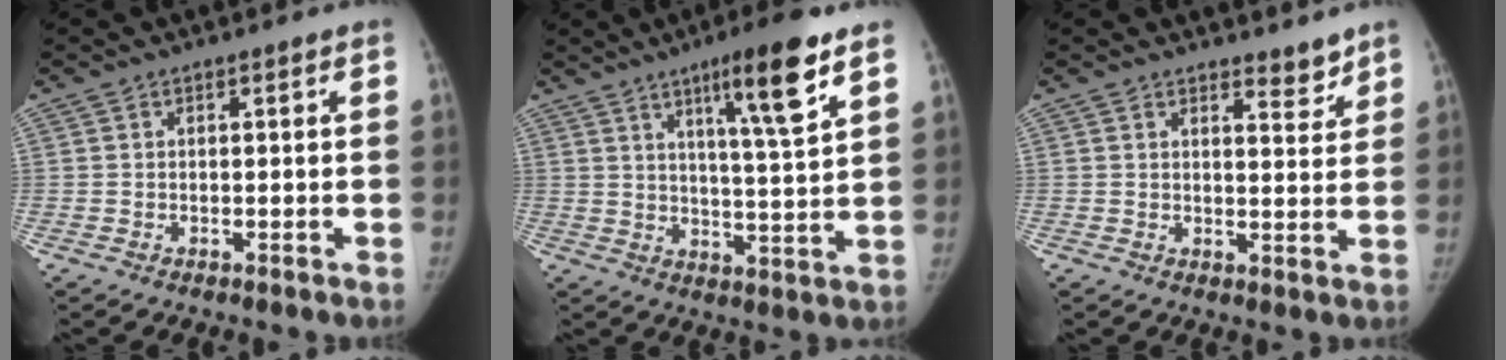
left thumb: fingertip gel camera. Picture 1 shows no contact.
{"total": 12.2, "force": [6.9, 1.1, 10.0], "torque": [-0.153, -0.036, 0.106]}
{"total": 3.6, "force": [3.2, 1.2, 1.2], "torque": [0.000, -0.027, 0.045]}